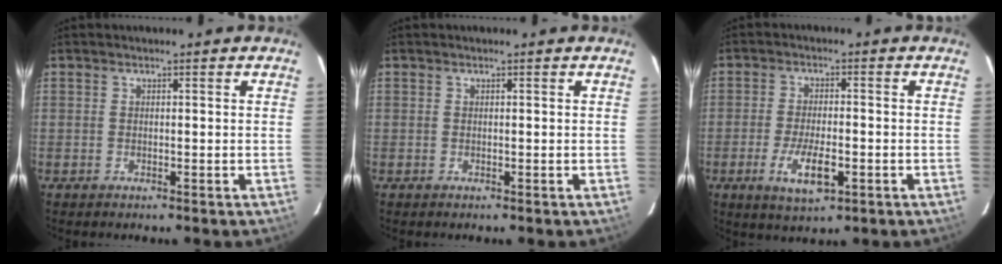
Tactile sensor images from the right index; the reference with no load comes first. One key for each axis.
{"total": 0.0}
{"total": 7.7, "fx": -3.0, "fy": 2.6, "fz": 6.6, "tx": -0.136, "ty": -0.016, "tz": -0.052}